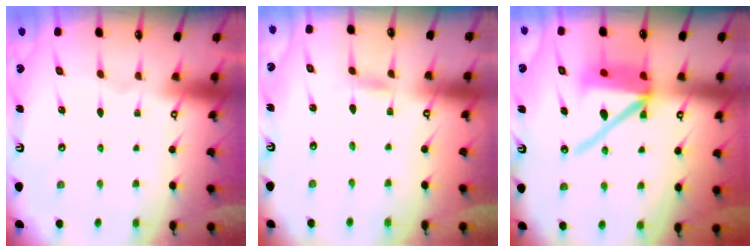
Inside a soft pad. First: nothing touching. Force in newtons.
{"total": 1.6, "press": 1.6, "slide": 0.2}
{"total": 13.5, "press": 13.4, "slide": 1.7}